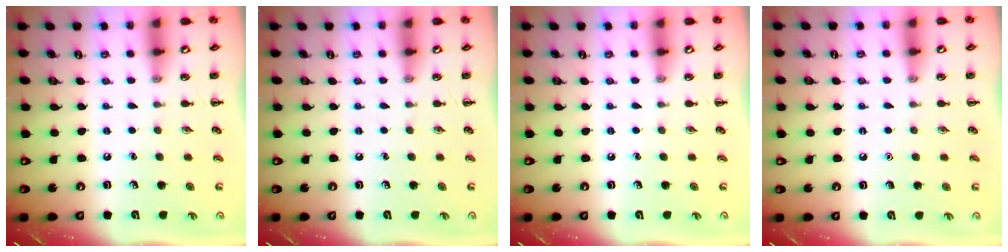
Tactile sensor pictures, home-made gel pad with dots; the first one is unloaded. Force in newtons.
{"total": 0.0}
{"total": 0.0}
{"total": 1.6, "press": 1.5, "slide": 0.1}